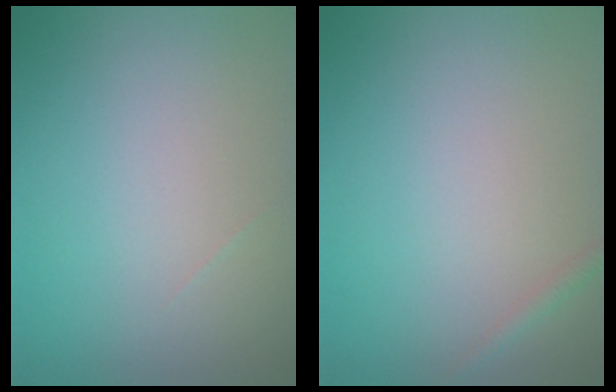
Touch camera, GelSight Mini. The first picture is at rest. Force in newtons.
{"total": 0.8, "press": 0.7, "slide": 0.1}